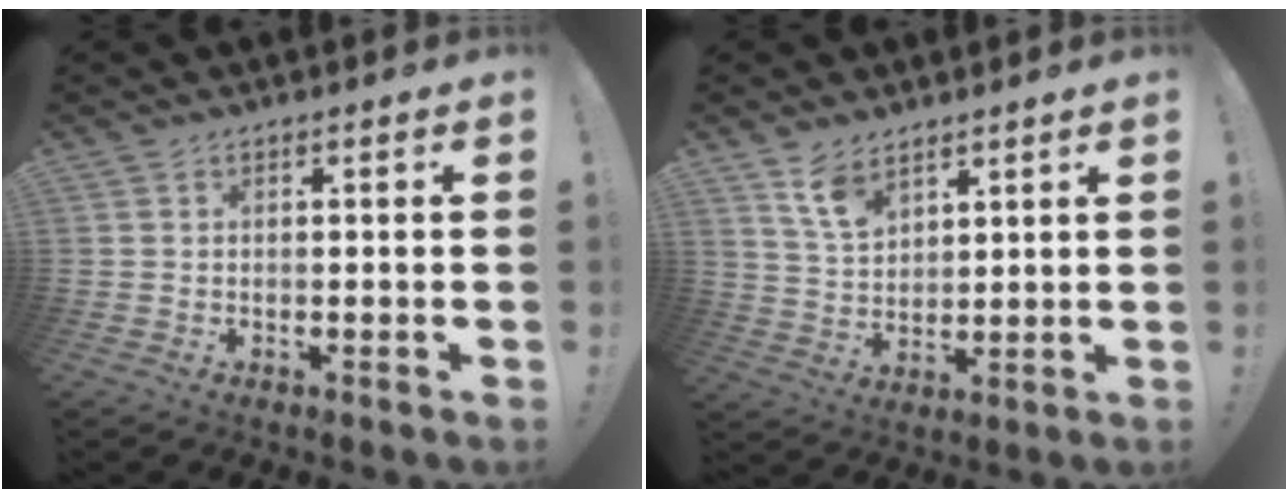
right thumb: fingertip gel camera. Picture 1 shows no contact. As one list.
[{"total": 8.4, "force": [6.0, 4.7, 3.6], "torque": [-0.066, -0.031, 0.115]}]